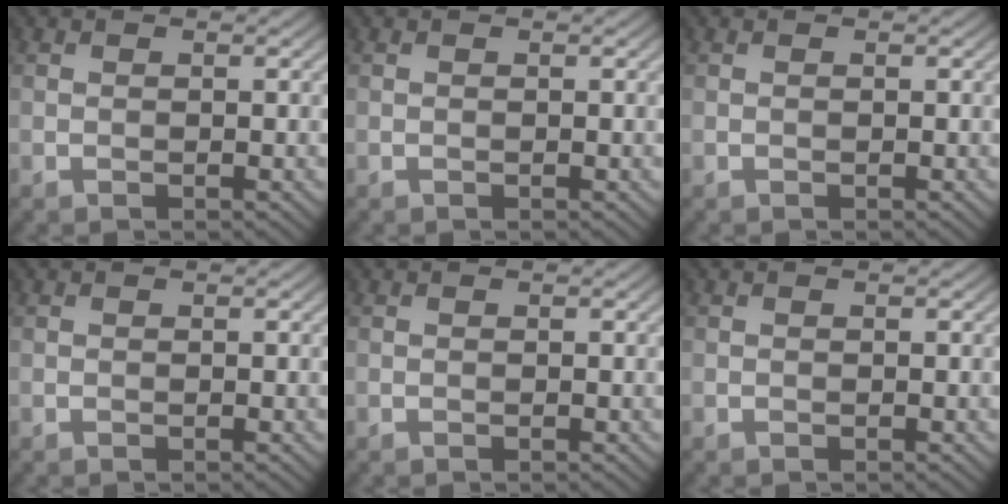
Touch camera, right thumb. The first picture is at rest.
{"total": 0.0}
{"total": 0.0}
{"total": 0.0}
{"total": 0.0}
{"total": 0.0}